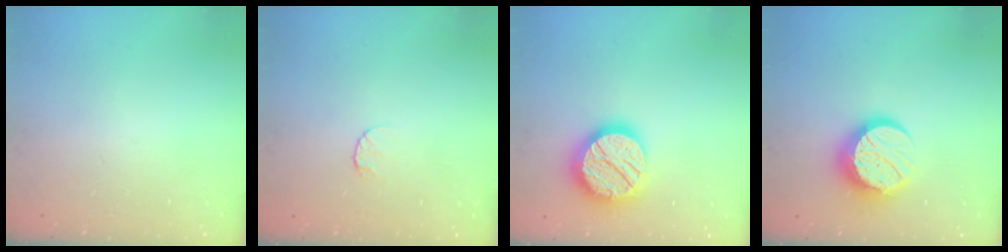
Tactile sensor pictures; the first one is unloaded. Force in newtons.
{"total": 5.0, "press": 5.0, "slide": 0.5}
{"total": 18.2, "press": 18.2, "slide": 1.1}
{"total": 12.7, "press": 12.7, "slide": 0.9}